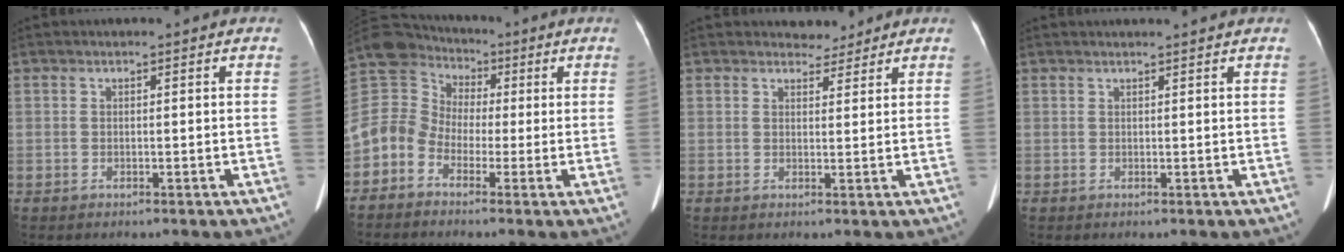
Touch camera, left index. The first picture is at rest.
{"total": 9.3, "force": [-1.9, 8.6, 3.0], "torque": [-0.095, 0.053, -0.040]}
{"total": 2.5, "force": [2.2, 1.0, -0.1], "torque": [0.004, -0.003, 0.031]}
{"total": 2.8, "force": [2.7, -0.3, 0.8], "torque": [-0.012, 0.017, 0.034]}